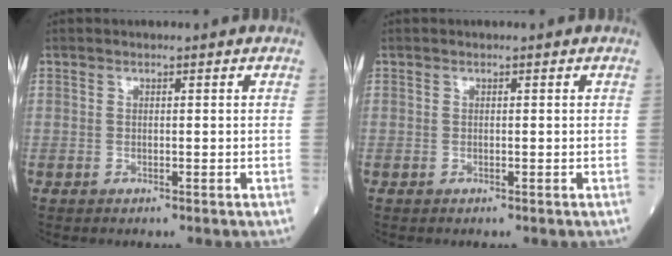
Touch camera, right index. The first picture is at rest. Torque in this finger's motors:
{"motor_torque": [0.02, 0.02, 0.00, -0.01]}